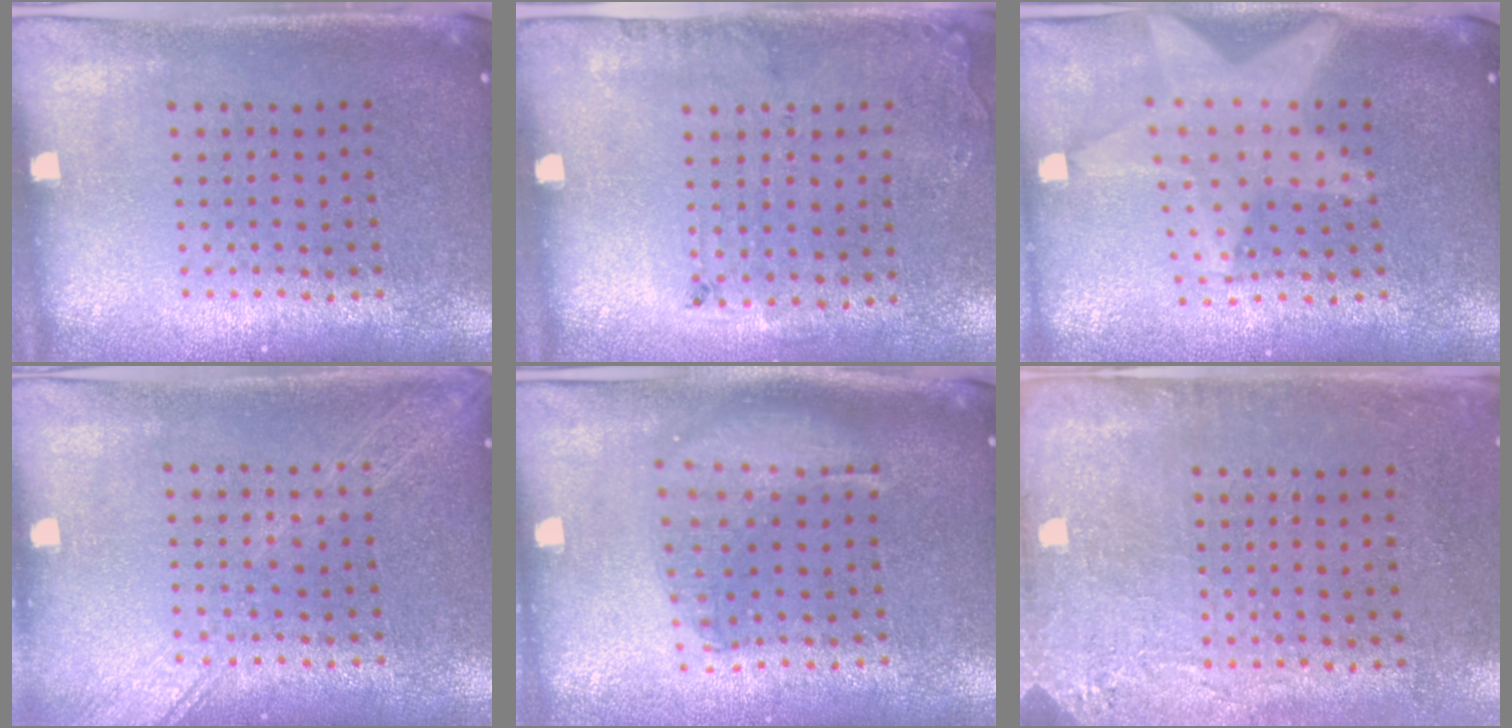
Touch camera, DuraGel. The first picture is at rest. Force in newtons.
{"total": 1.8, "press": 1.2, "slide": 1.3}
{"total": 2.2, "press": 1.8, "slide": 1.2}
{"total": 1.6, "press": 1.6, "slide": 0.3}
{"total": 1.5, "press": 1.4, "slide": 0.7}
{"total": 2.8, "press": 2.3, "slide": 1.6}